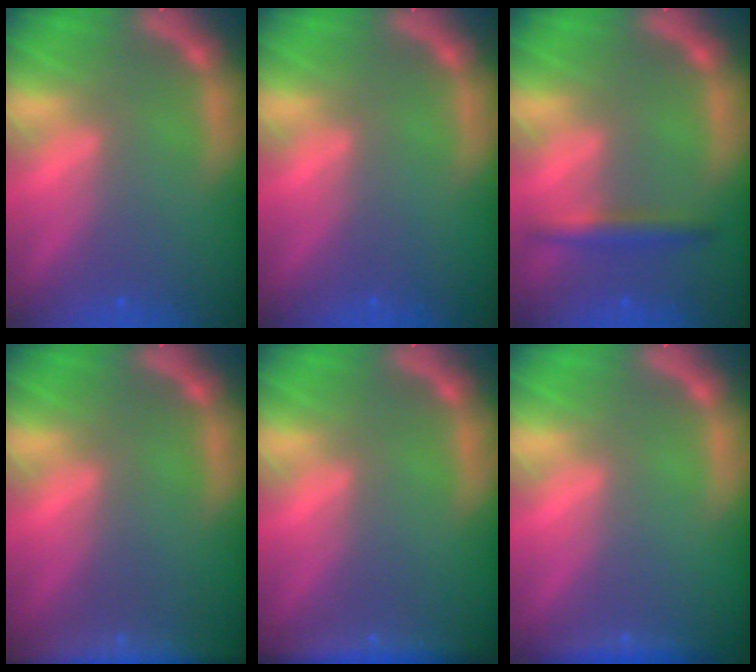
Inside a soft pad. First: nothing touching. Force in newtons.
{"total": 0.0}
{"total": 2.4}
{"total": 7.0}
{"total": 4.0}
{"total": 1.9}